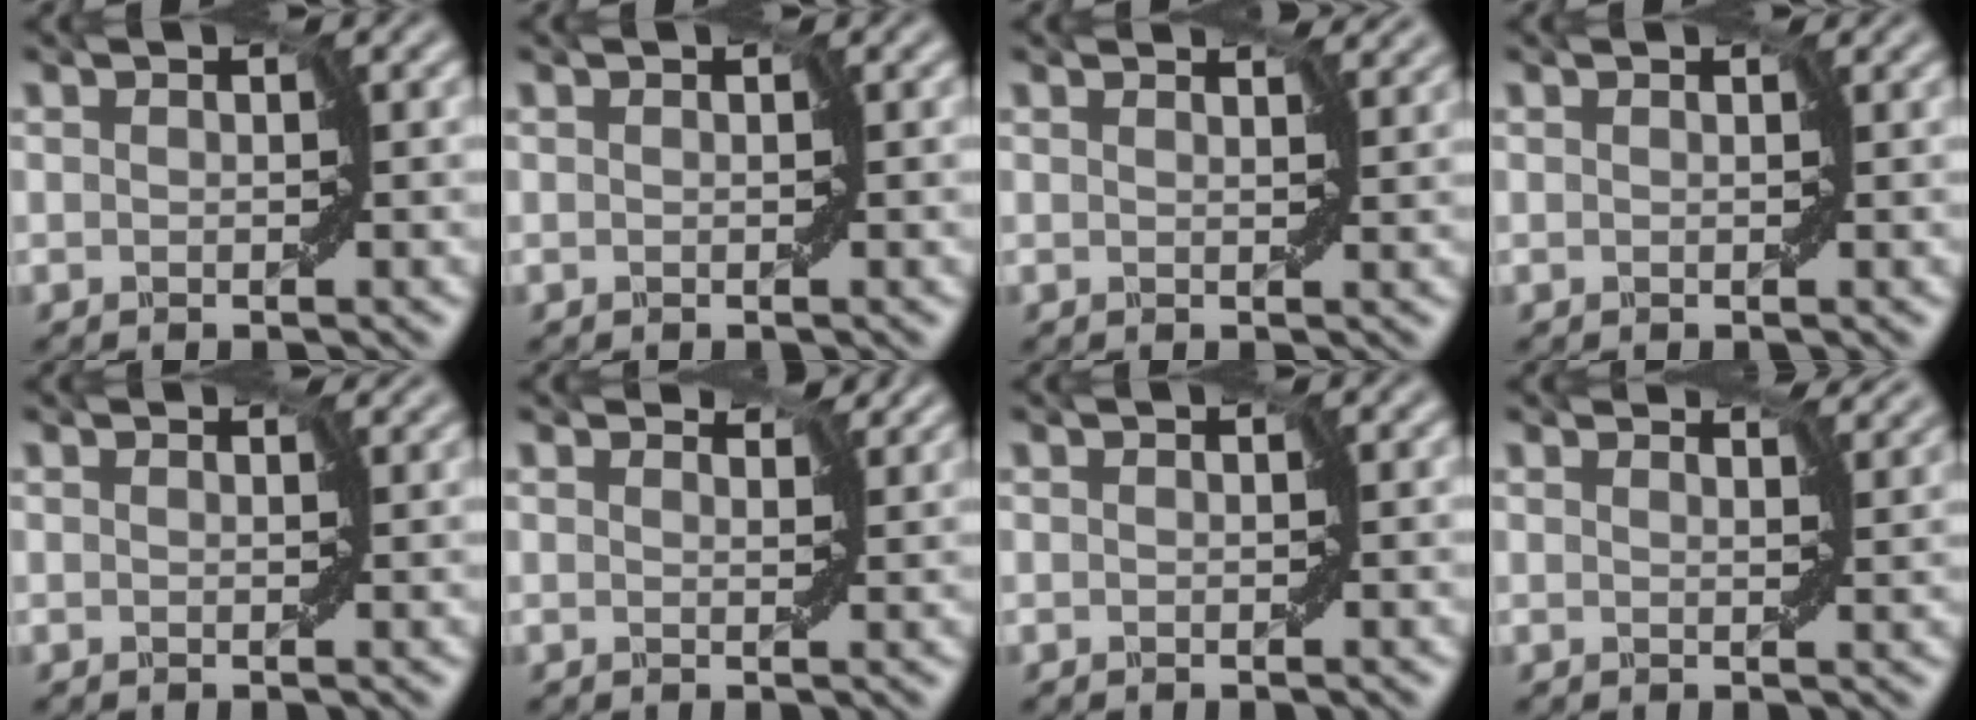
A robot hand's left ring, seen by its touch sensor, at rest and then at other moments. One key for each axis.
{"total": 0.0}
{"total": 1.7, "fx": 1.3, "fy": 0.6, "fz": 0.8, "tx": -0.024, "ty": -0.003, "tz": 0.018}
{"total": 0.0}
{"total": 0.6, "fx": 0.5, "fy": 0.3, "fz": 0.2, "tx": -0.008, "ty": -0.002, "tz": 0.006}
{"total": 1.5, "fx": 1.2, "fy": 0.7, "fz": 0.6, "tx": -0.017, "ty": -0.001, "tz": 0.018}
{"total": 0.0}
{"total": 2.4, "fx": 1.9, "fy": 0.8, "fz": 1.2, "tx": -0.032, "ty": -0.006, "tz": 0.027}